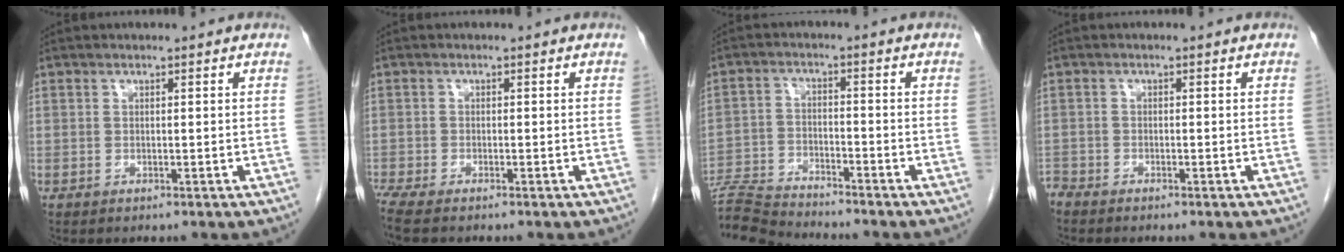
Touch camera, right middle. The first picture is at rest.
{"total": 3.6, "force": [-3.1, 0.1, 1.8], "torque": [-0.041, -0.012, -0.061]}
{"total": 9.0, "force": [-8.9, -0.9, 0.9], "torque": [-0.017, -0.004, -0.166]}
{"total": 1.5, "force": [-1.5, 0.0, -0.2], "torque": [0.001, -0.006, -0.031]}